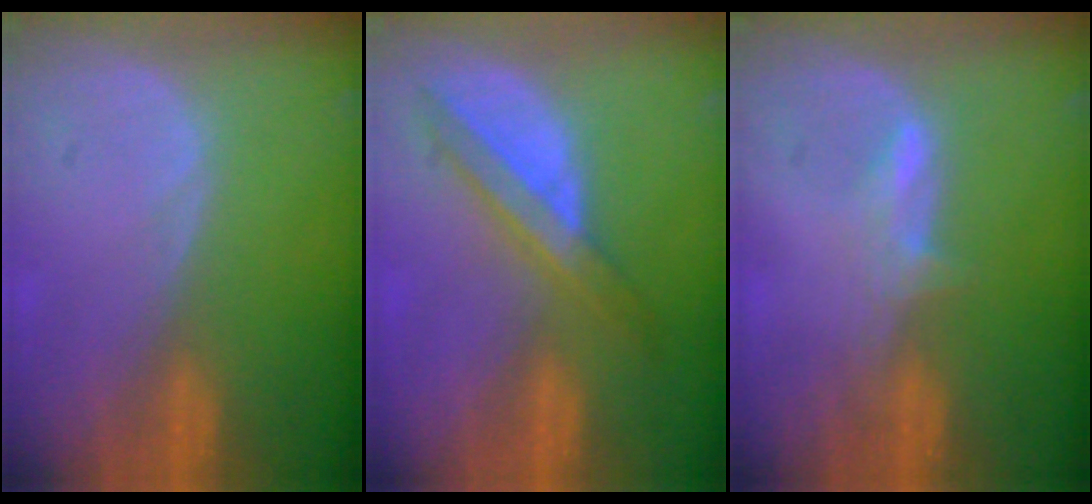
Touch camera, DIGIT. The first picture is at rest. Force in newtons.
{"total": 5.8, "press": 5.7, "slide": 1.4}
{"total": 2.3, "press": 2.3, "slide": 0.4}